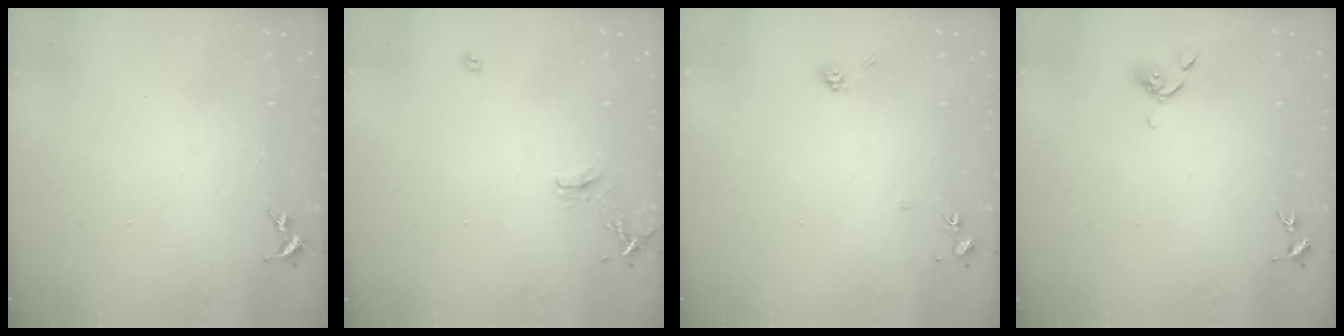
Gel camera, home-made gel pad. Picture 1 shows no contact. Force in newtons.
{"total": 8.6, "press": 8.6, "slide": 0.8}
{"total": 5.8, "press": 5.7, "slide": 1.1}
{"total": 6.4, "press": 6.2, "slide": 1.3}